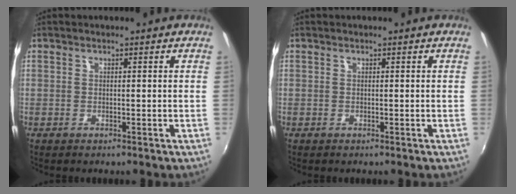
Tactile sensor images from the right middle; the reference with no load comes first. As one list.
[{"total": 0.0}]